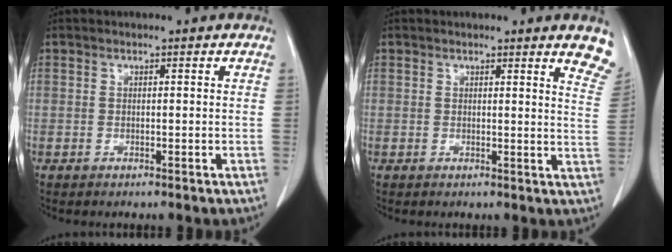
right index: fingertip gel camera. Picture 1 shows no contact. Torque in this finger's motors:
{"motor_torque": [0.06, 0.10, 0.04, 0.01]}